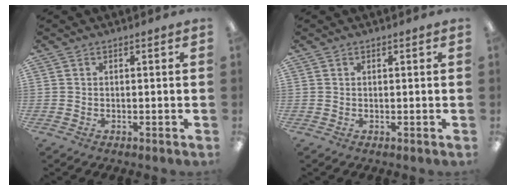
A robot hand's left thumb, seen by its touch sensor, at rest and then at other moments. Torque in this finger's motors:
{"motor_torque": [-0.03, -0.11, 0.08, -0.24, -0.01]}